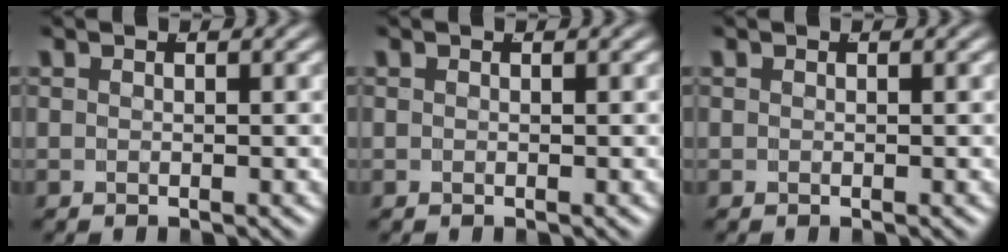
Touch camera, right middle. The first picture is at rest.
{"total": 0.0}
{"total": 0.0}